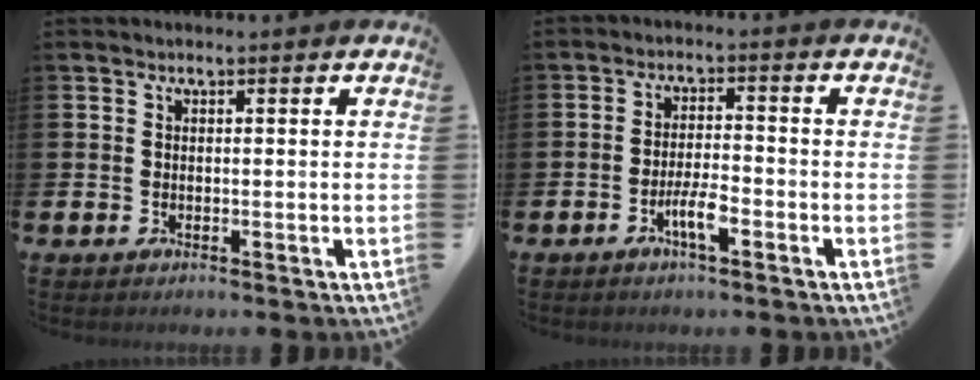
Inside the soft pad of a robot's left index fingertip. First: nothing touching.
{"total": 3.8, "force": [-1.8, 1.0, 3.2], "torque": [-0.062, 0.004, -0.034]}